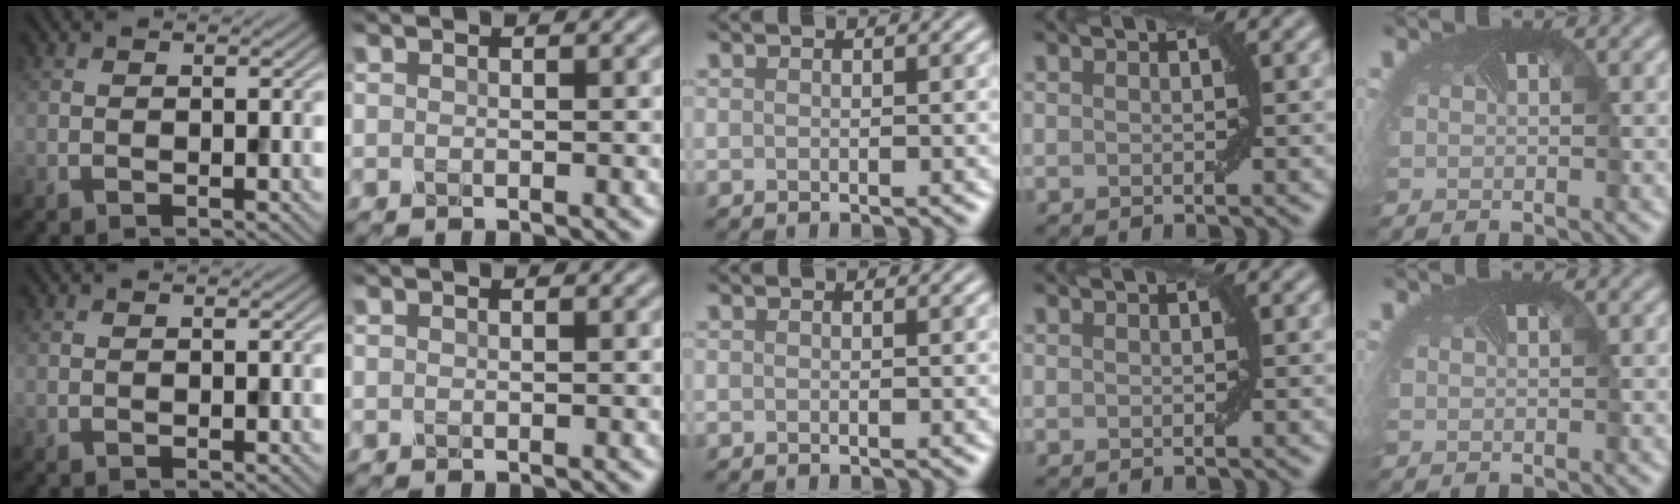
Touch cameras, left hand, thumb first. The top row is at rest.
{}